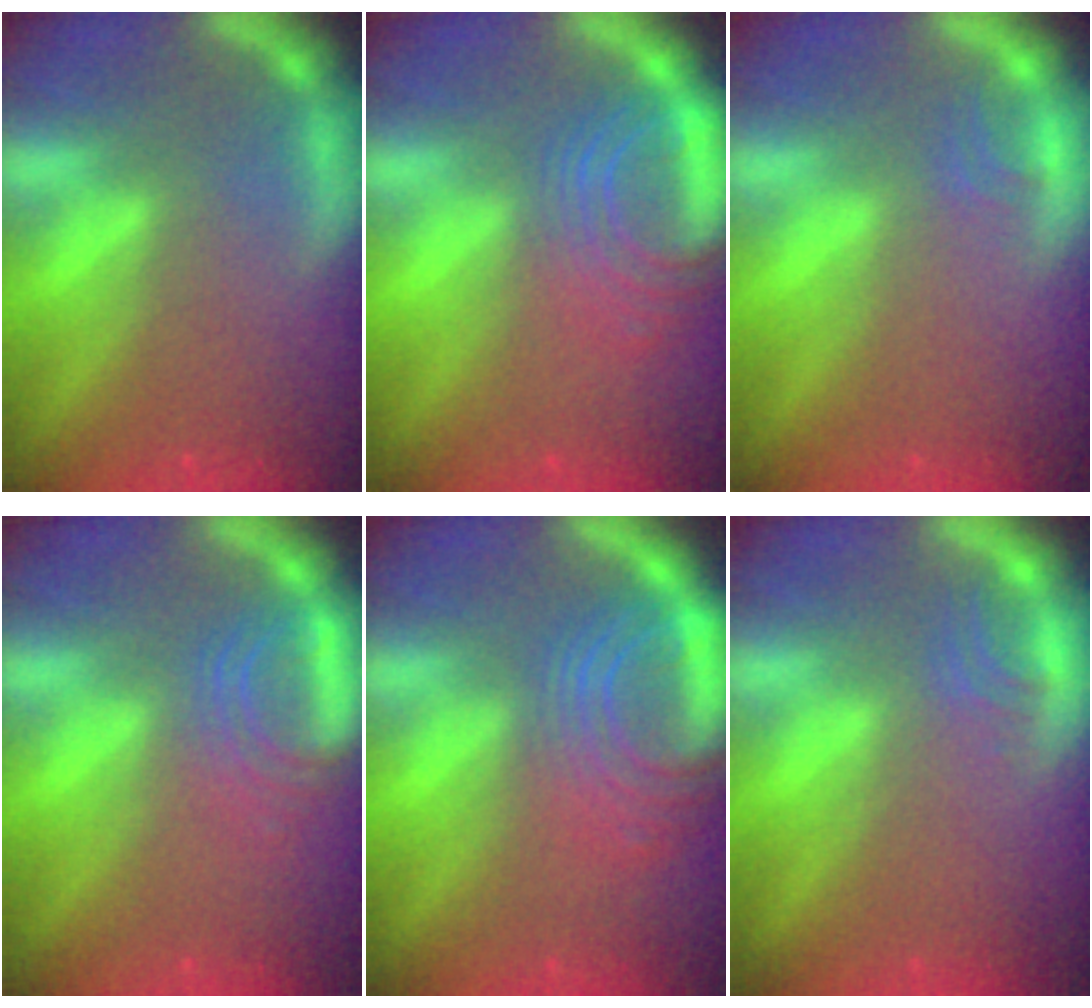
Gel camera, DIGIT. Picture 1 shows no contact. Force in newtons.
{"total": 7.0}
{"total": 0.9}
{"total": 4.0}
{"total": 8.5}
{"total": 1.5}